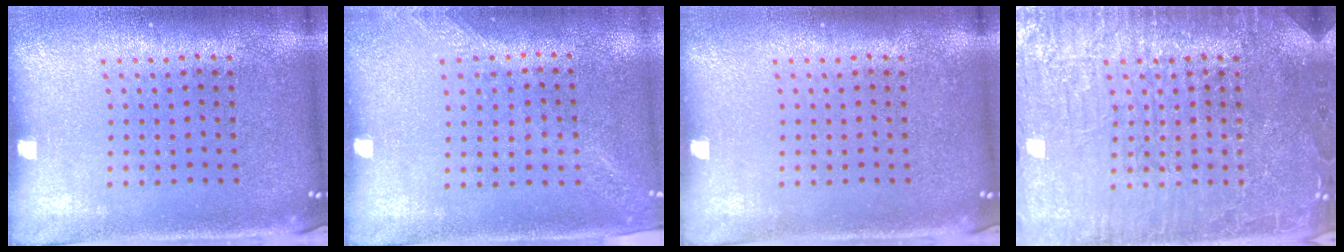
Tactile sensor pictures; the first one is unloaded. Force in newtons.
{"total": 1.3, "press": 1.2, "slide": 0.5}
{"total": 0.0}
{"total": 4.7, "press": 4.6, "slide": 0.7}